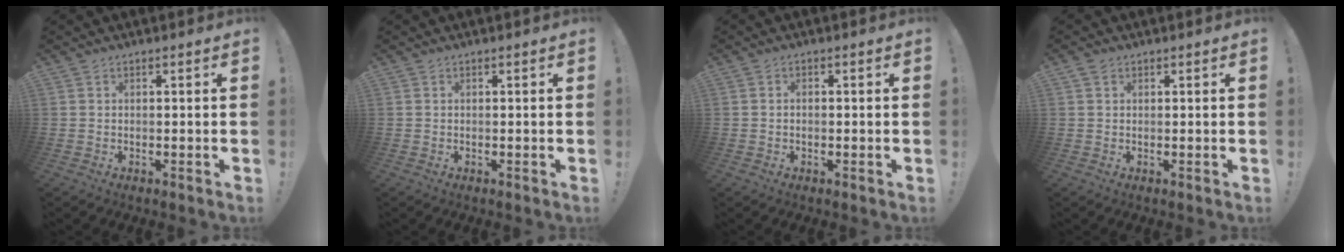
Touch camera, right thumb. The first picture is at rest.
{"total": 0.0}
{"total": 0.9, "force": [-0.4, 0.5, 0.6], "torque": [-0.013, 0.003, -0.008]}
{"total": 1.2, "force": [0.8, 0.8, 0.4], "torque": [-0.006, 0.000, 0.014]}